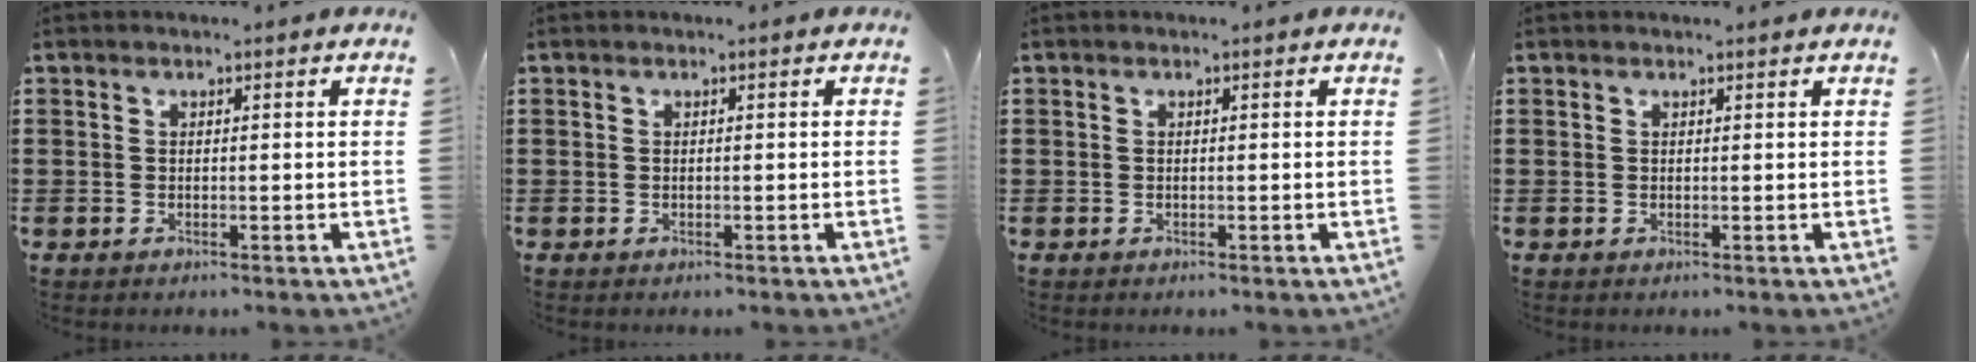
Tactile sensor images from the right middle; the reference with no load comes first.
{"total": 0.7, "force": [-0.6, 0.3, 0.1], "torque": [-0.004, 0.002, -0.012]}
{"total": 0.6, "force": [-0.5, 0.2, 0.2], "torque": [-0.007, -0.002, -0.010]}
{"total": 0.0}